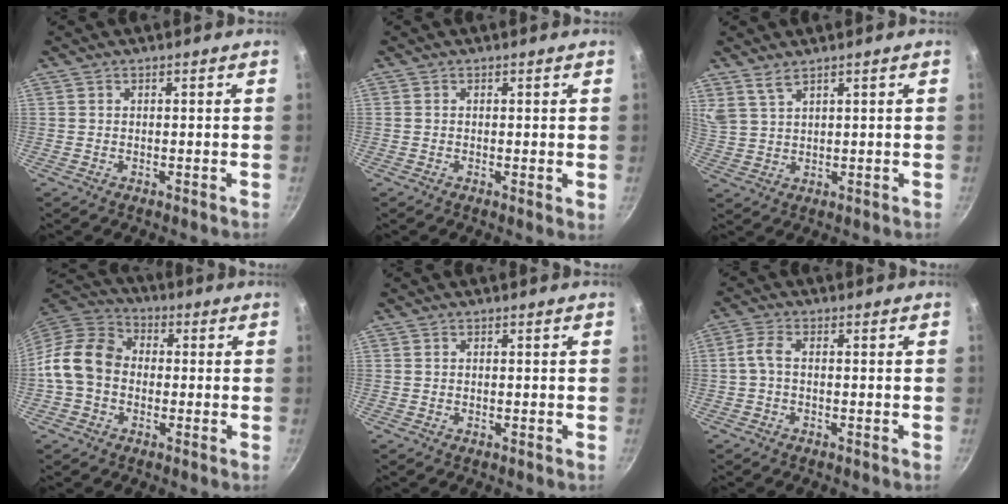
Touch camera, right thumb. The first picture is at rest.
{"total": 1.0, "force": [0.1, 0.3, 0.9], "torque": [-0.014, -0.004, -0.003]}
{"total": 3.9, "force": [3.0, 1.3, 2.1], "torque": [-0.042, -0.011, 0.070]}
{"total": 11.8, "force": [-1.3, 9.3, 7.2], "torque": [-0.104, 0.029, -0.048]}
{"total": 0.0}
{"total": 3.0, "force": [-0.7, 1.3, 2.6], "torque": [-0.068, 0.011, -0.021]}